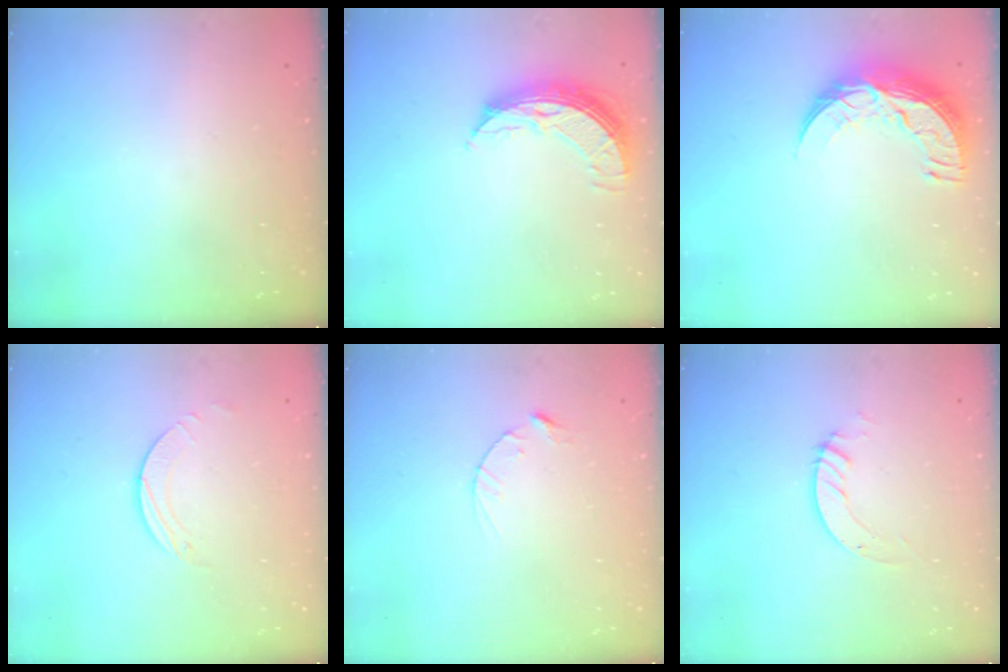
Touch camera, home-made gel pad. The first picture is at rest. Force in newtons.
{"total": 8.7, "press": 8.6, "slide": 0.9}
{"total": 11.9, "press": 11.9, "slide": 0.8}
{"total": 2.0, "press": 2.0, "slide": 0.2}
{"total": 2.8, "press": 2.8, "slide": 0.4}
{"total": 3.7, "press": 3.7, "slide": 0.2}